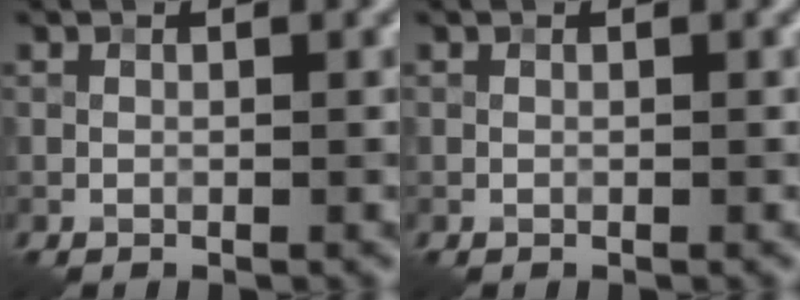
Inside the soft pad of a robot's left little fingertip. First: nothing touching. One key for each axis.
{"total": 0.0}